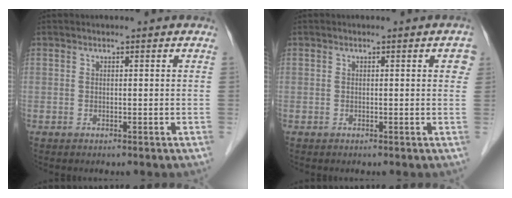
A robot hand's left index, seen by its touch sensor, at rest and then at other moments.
{"total": 1.9, "force": [0.5, 1.0, 1.5], "torque": [-0.006, 0.006, 0.002]}